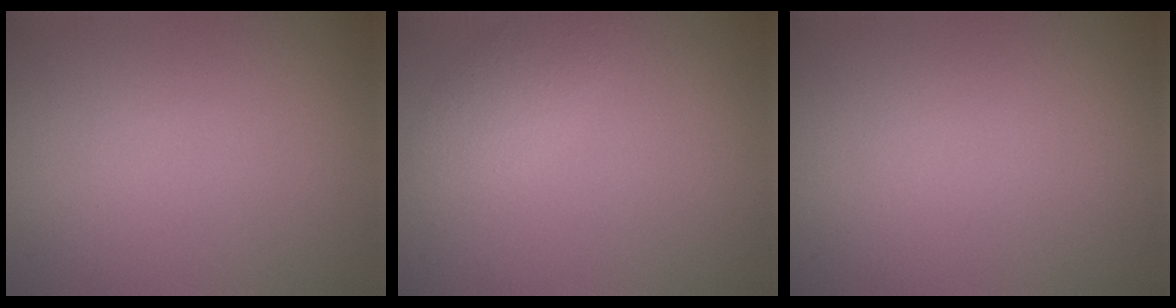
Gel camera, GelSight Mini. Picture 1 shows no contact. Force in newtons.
{"total": 2.4, "press": 2.4, "slide": 0.2}
{"total": 0.0}